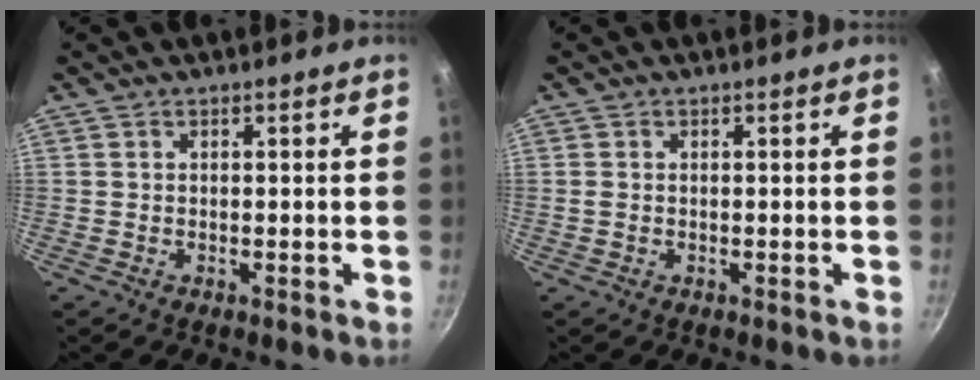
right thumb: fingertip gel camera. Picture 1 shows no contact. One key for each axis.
{"total": 1.0, "fx": -0.1, "fy": 0.9, "fz": 0.6, "tx": -0.012, "ty": 0.002, "tz": -0.003}